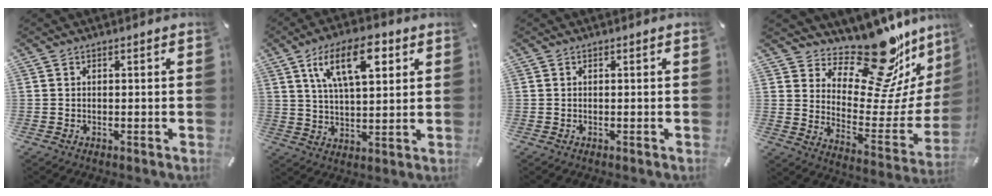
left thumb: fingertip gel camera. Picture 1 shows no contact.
{"total": 14.2, "force": [6.3, 6.7, 10.8], "torque": [-0.186, -0.006, 0.106]}
{"total": 0.0}
{"total": 21.5, "force": [18.2, 7.0, 9.1], "torque": [-0.122, -0.162, 0.300]}